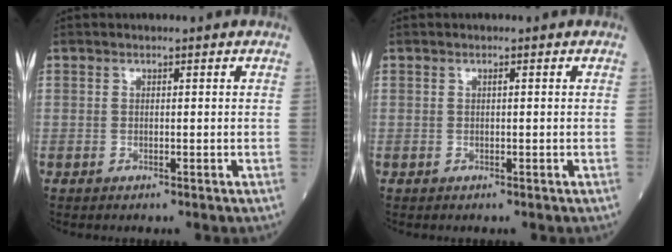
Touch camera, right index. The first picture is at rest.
{"total": 0.0}